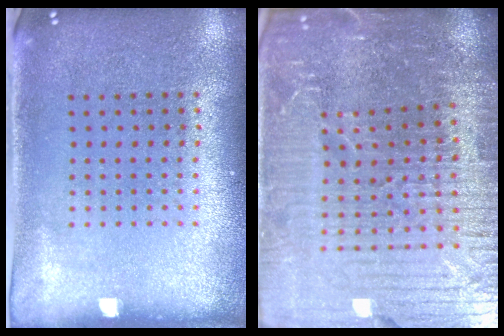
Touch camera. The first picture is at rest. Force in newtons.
{"total": 5.8, "press": 5.2, "slide": 2.6}